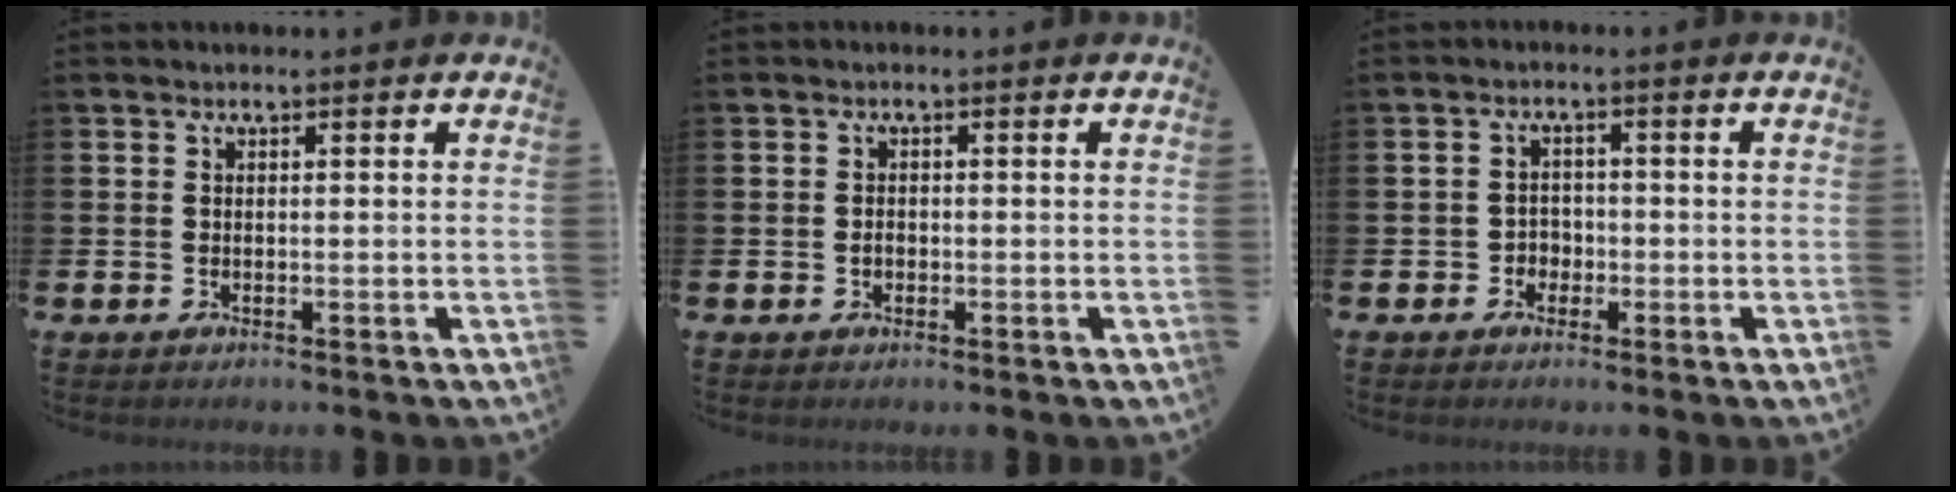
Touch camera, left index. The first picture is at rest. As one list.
[{"total": 1.0, "force": [-0.3, 0.8, 0.6], "torque": [-0.012, 0.004, -0.007]}, {"total": 2.2, "force": [-1.1, 1.9, 0.4], "torque": [-0.014, 0.006, -0.027]}]